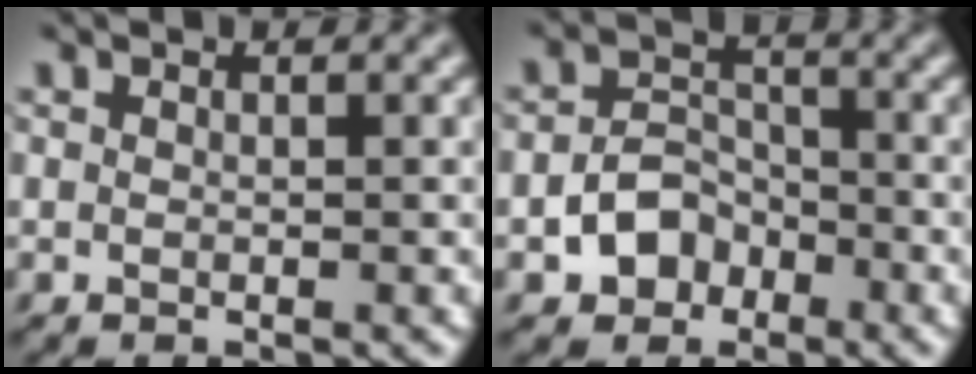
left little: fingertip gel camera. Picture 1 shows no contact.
{"total": 3.4, "force": [-1.9, 2.6, 1.3], "torque": [-0.018, 0.006, -0.033]}